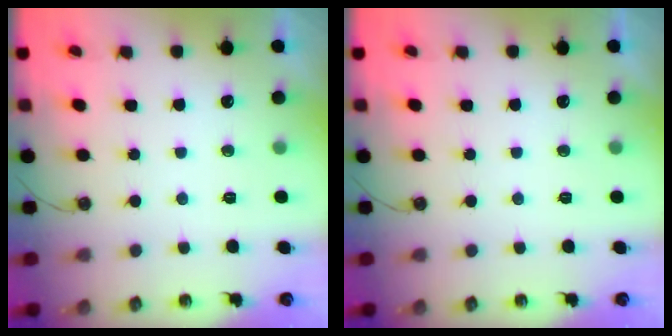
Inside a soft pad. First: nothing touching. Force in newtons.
{"total": 0.0}